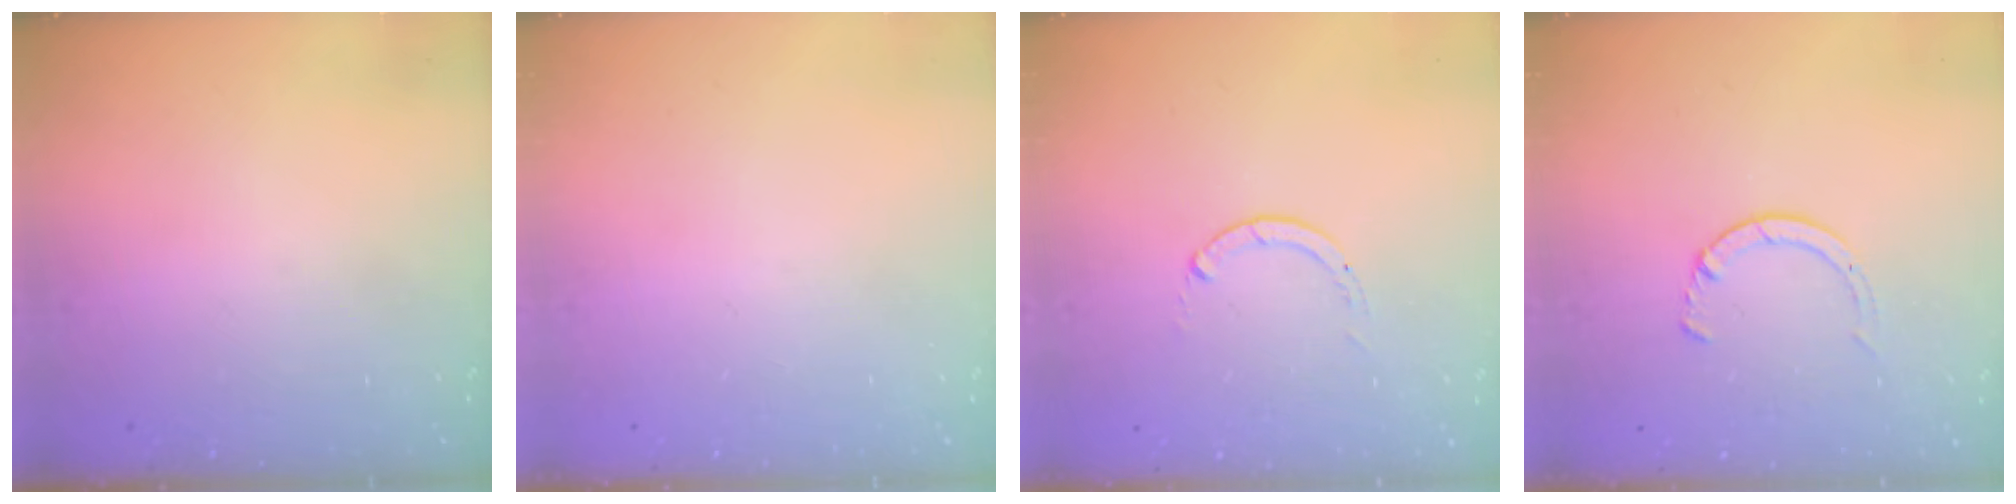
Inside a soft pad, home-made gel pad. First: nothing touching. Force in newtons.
{"total": 0.0}
{"total": 0.0}
{"total": 2.8, "press": 2.8, "slide": 0.4}